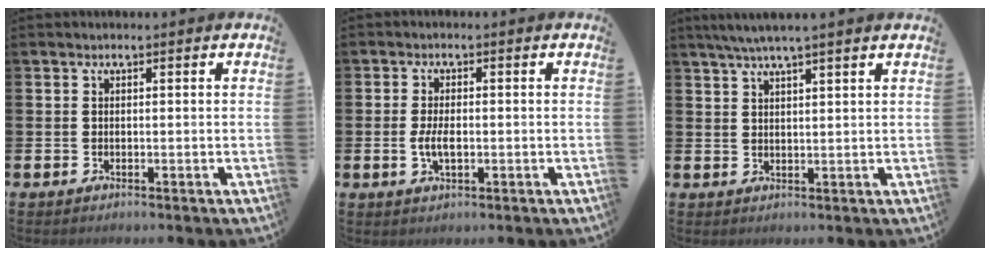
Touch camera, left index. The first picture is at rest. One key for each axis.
{"total": 3.2, "fx": -0.4, "fy": 1.5, "fz": 2.8, "tx": -0.046, "ty": 0.000, "tz": -0.009}
{"total": 3.9, "fx": 3.5, "fy": -0.4, "fz": 1.8, "tx": -0.046, "ty": -0.004, "tz": 0.063}